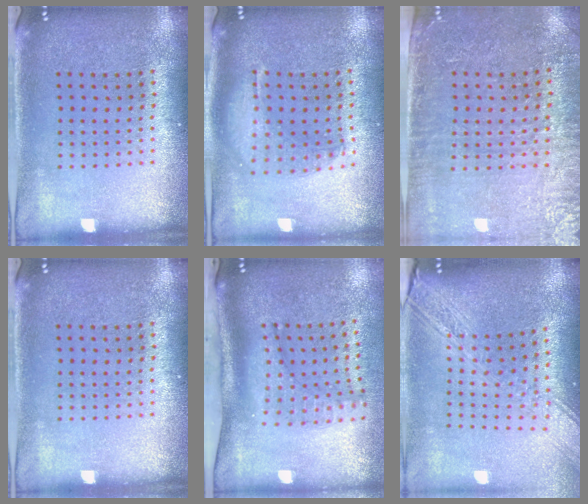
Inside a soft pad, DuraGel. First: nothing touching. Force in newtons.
{"total": 1.3, "press": 1.2, "slide": 0.4}
{"total": 3.5, "press": 3.1, "slide": 1.7}
{"total": 0.0}
{"total": 1.8, "press": 1.4, "slide": 1.1}
{"total": 2.8, "press": 2.2, "slide": 1.7}